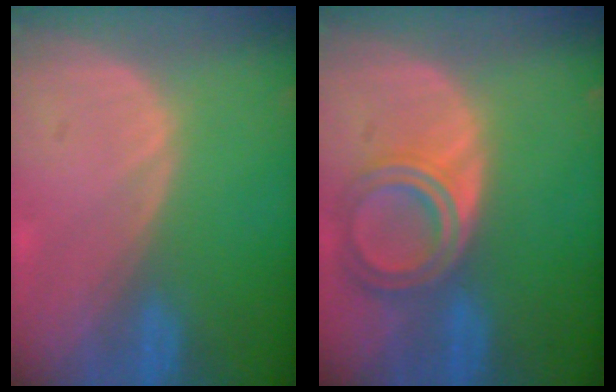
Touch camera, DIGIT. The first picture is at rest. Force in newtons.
{"total": 6.6, "press": 5.9, "slide": 2.9}